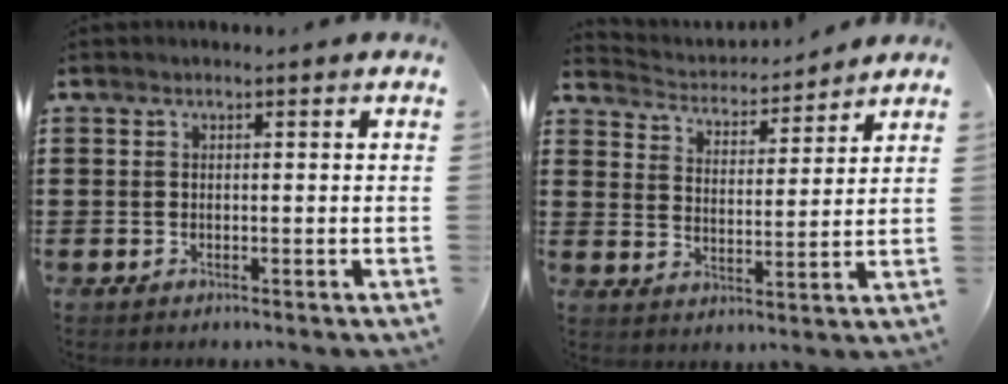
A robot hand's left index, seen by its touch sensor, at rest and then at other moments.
{"total": 3.3, "force": [3.3, 0.4, 0.0], "torque": [-0.022, -0.028, 0.051]}